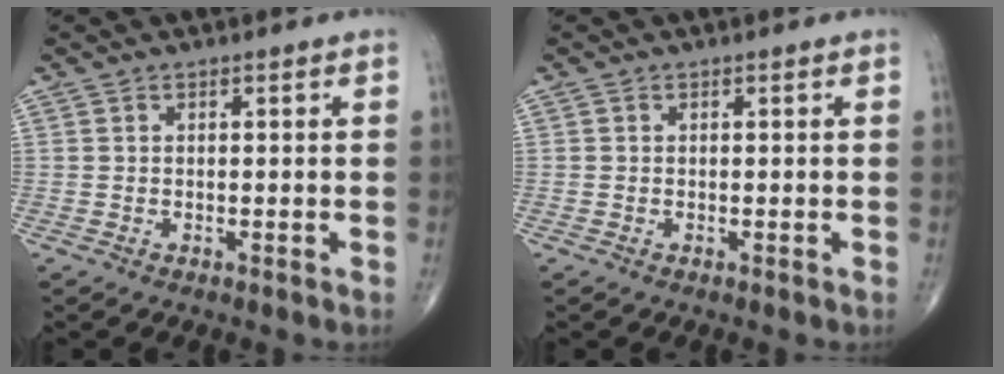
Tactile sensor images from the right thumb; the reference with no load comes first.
{"total": 0.0}